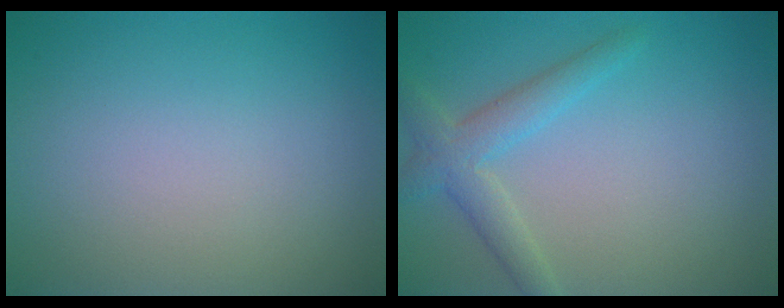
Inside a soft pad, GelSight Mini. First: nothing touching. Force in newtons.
{"total": 3.1, "press": 3.1, "slide": 0.3}